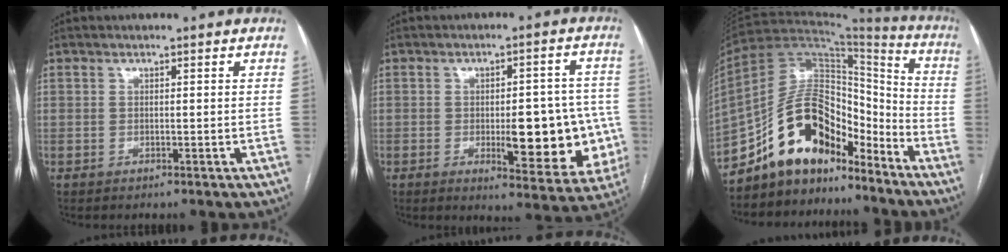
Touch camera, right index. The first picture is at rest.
{"total": 14.2, "force": [-2.7, 4.9, 13.0], "torque": [-0.132, 0.012, -0.020]}
{"total": 16.2, "force": [-12.1, 6.5, 8.5], "torque": [-0.146, 0.049, -0.211]}